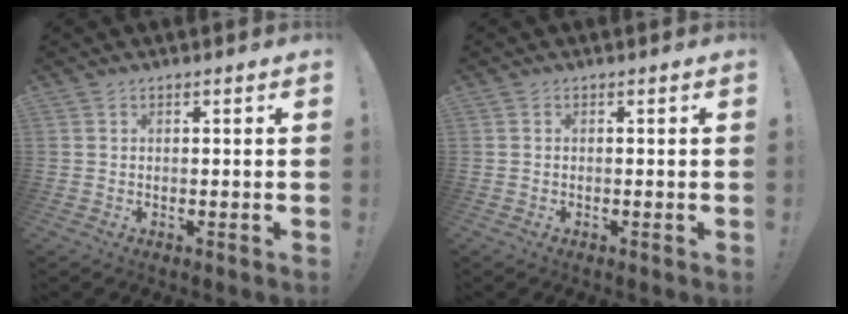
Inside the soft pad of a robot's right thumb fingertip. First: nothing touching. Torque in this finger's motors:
{"motor_torque": [-0.11, 0.22, -0.34, 0.28, -0.01]}